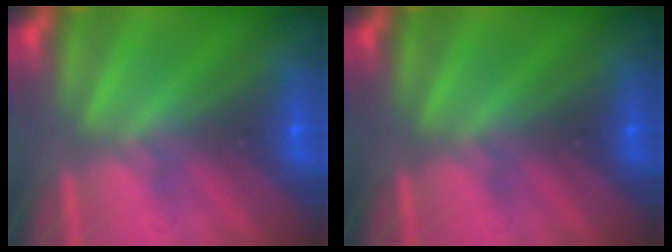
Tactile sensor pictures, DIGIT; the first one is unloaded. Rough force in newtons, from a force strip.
{"total": 0.0}